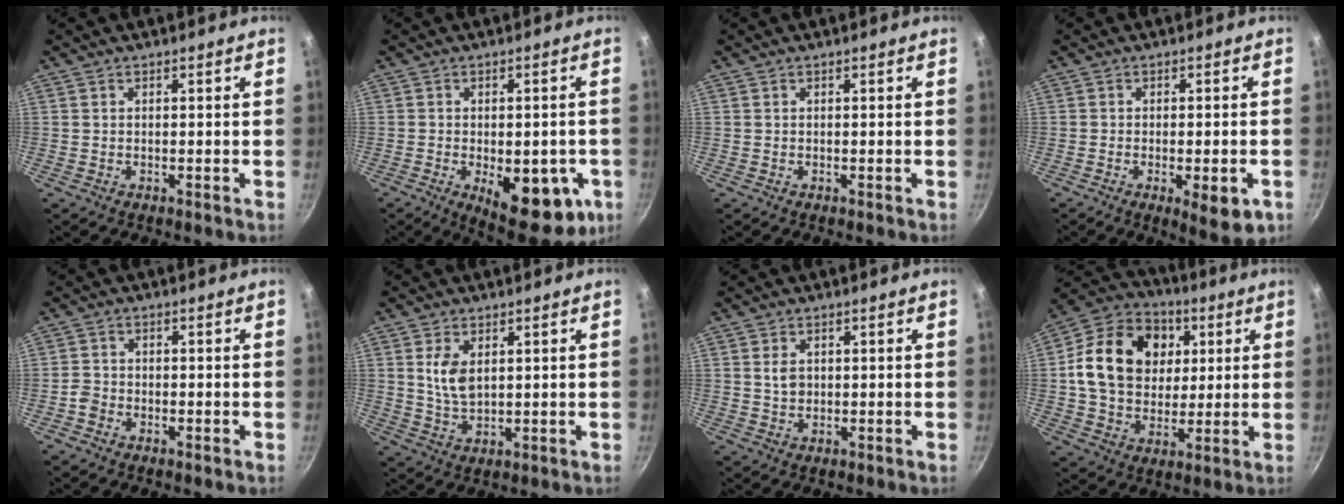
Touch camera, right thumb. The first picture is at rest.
{"total": 16.1, "force": [-4.8, 7.4, 13.4], "torque": [-0.128, -0.006, -0.050]}
{"total": 0.0}
{"total": 7.7, "force": [-2.8, 2.5, 6.7], "torque": [-0.080, 0.002, -0.033]}
{"total": 2.3, "force": [-1.5, 1.7, 0.7], "torque": [-0.013, 0.015, -0.030]}
{"total": 4.4, "force": [1.1, 2.5, 3.5], "torque": [-0.067, -0.007, 0.023]}
{"total": 2.9, "force": [0.6, 2.2, 1.8], "torque": [-0.025, -0.003, 0.012]}
{"total": 19.9, "force": [3.9, 15.6, 11.8], "torque": [-0.182, 0.011, 0.061]}